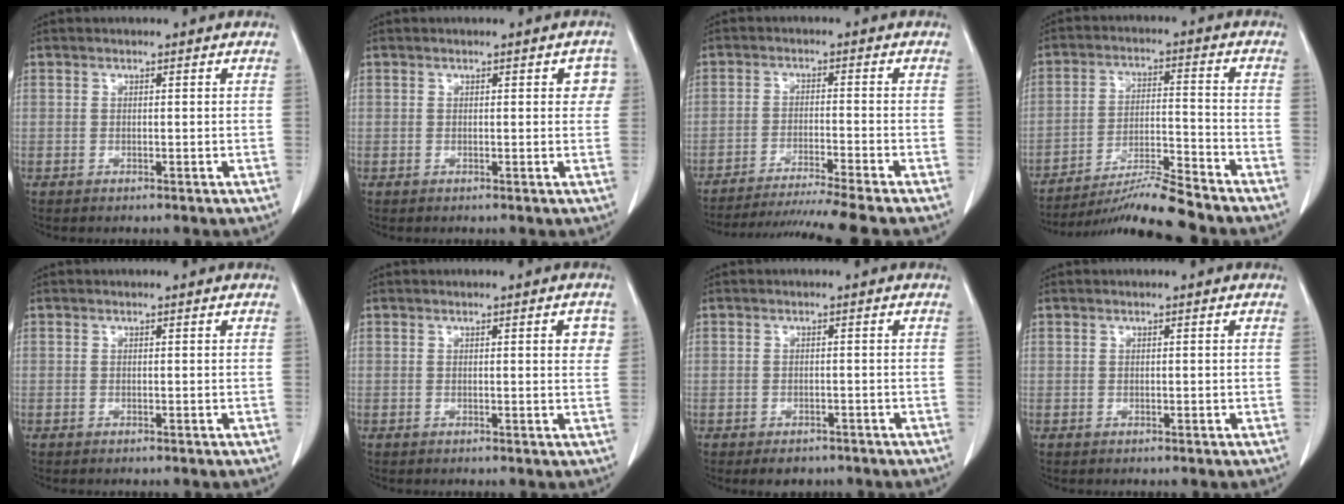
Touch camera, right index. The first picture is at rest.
{"total": 2.6, "force": [0.8, 1.3, 2.2], "torque": [-0.010, 0.009, 0.004]}
{"total": 13.4, "force": [-11.8, -2.5, 5.7], "torque": [-0.068, -0.031, -0.185]}
{"total": 11.3, "force": [-10.4, -1.5, 4.0], "torque": [-0.064, -0.005, -0.183]}
{"total": 0.0}
{"total": 2.5, "force": [0.8, 0.6, 2.3], "torque": [-0.022, 0.001, 0.006]}
{"total": 3.0, "force": [-2.2, 1.8, 1.0], "torque": [-0.009, 0.001, -0.026]}
{"total": 0.0}